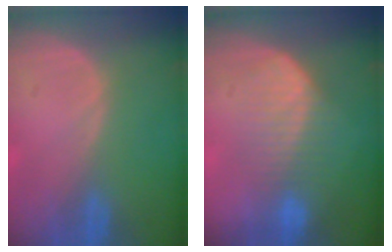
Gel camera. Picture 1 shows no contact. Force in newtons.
{"total": 6.8, "press": 6.6, "slide": 1.5}